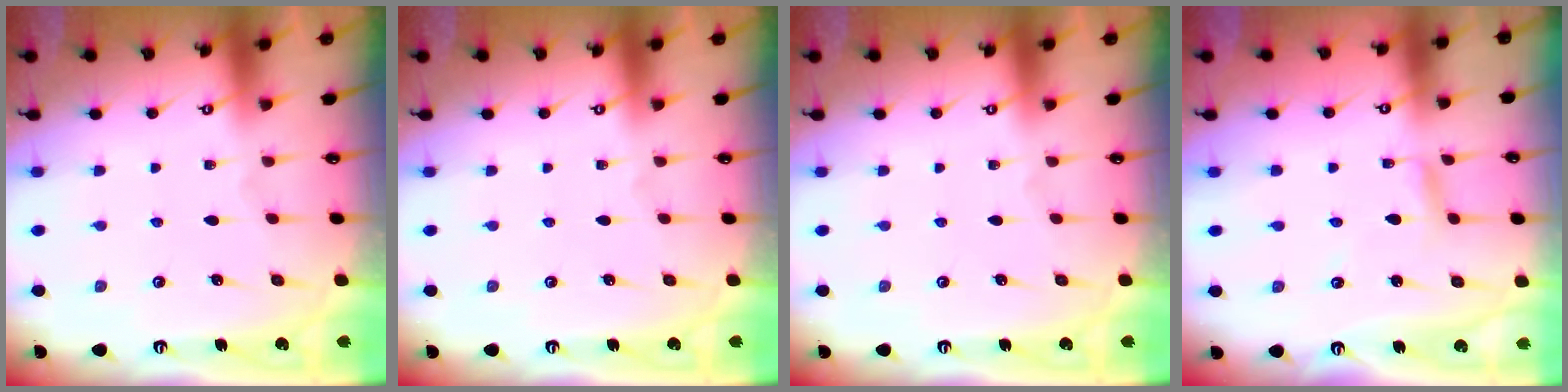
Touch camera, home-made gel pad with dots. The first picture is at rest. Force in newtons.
{"total": 0.0}
{"total": 0.0}
{"total": 2.5, "press": 2.5, "slide": 0.2}